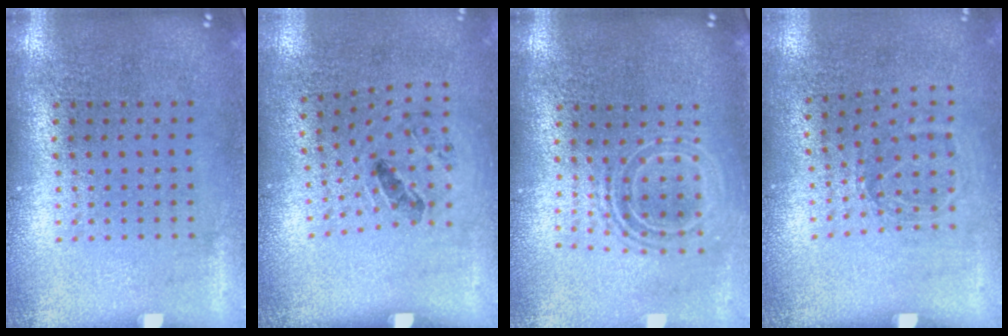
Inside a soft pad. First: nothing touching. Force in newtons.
{"total": 1.4, "press": 0.8, "slide": 1.2}
{"total": 1.7, "press": 1.2, "slide": 1.1}
{"total": 1.1, "press": 0.8, "slide": 0.7}